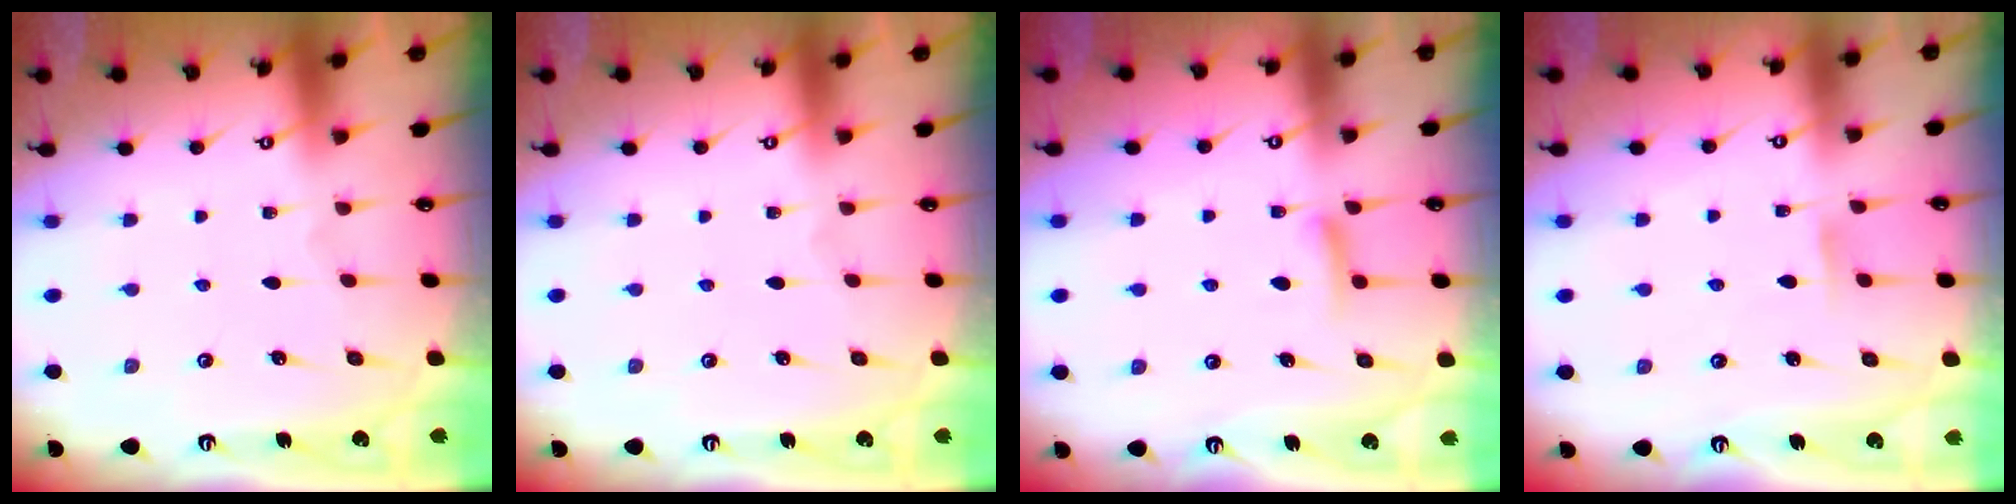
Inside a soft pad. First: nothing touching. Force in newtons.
{"total": 0.0}
{"total": 6.8, "press": 6.7, "slide": 0.9}
{"total": 4.8, "press": 4.7, "slide": 0.5}